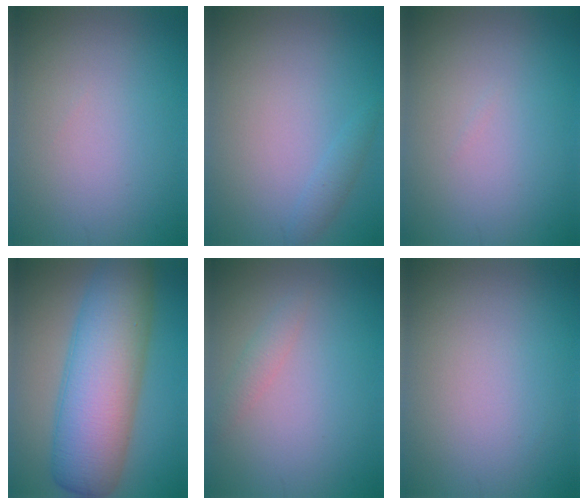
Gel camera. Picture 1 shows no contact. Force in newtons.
{"total": 1.2, "press": 1.2, "slide": 0.1}
{"total": 0.0}
{"total": 11.6, "press": 11.6, "slide": 0.2}
{"total": 1.3, "press": 1.3, "slide": 0.1}
{"total": 0.0}